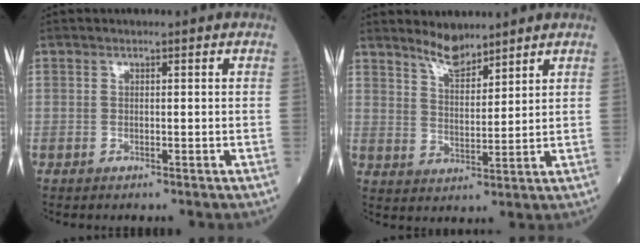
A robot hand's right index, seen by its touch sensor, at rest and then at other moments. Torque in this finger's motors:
{"motor_torque": [-0.17, 0.39, 0.02, 0.00]}